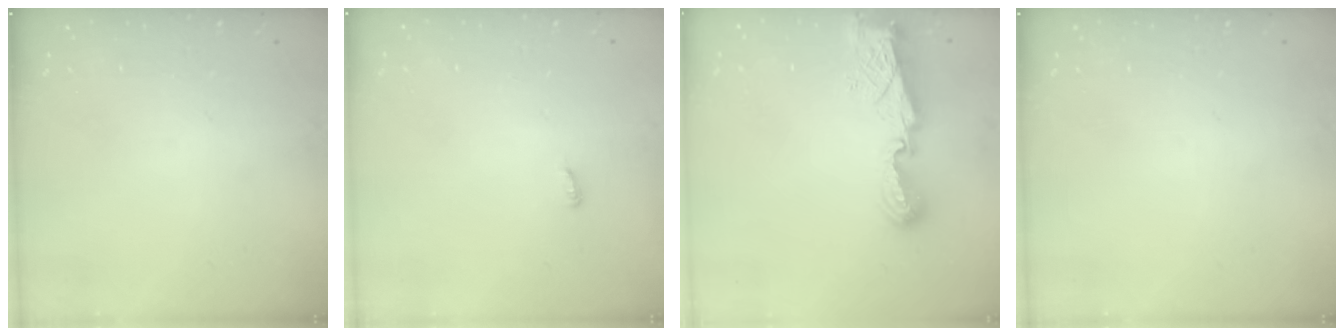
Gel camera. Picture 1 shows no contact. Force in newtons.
{"total": 2.6, "press": 2.6, "slide": 0.2}
{"total": 8.1, "press": 8.1, "slide": 0.9}
{"total": 0.0}